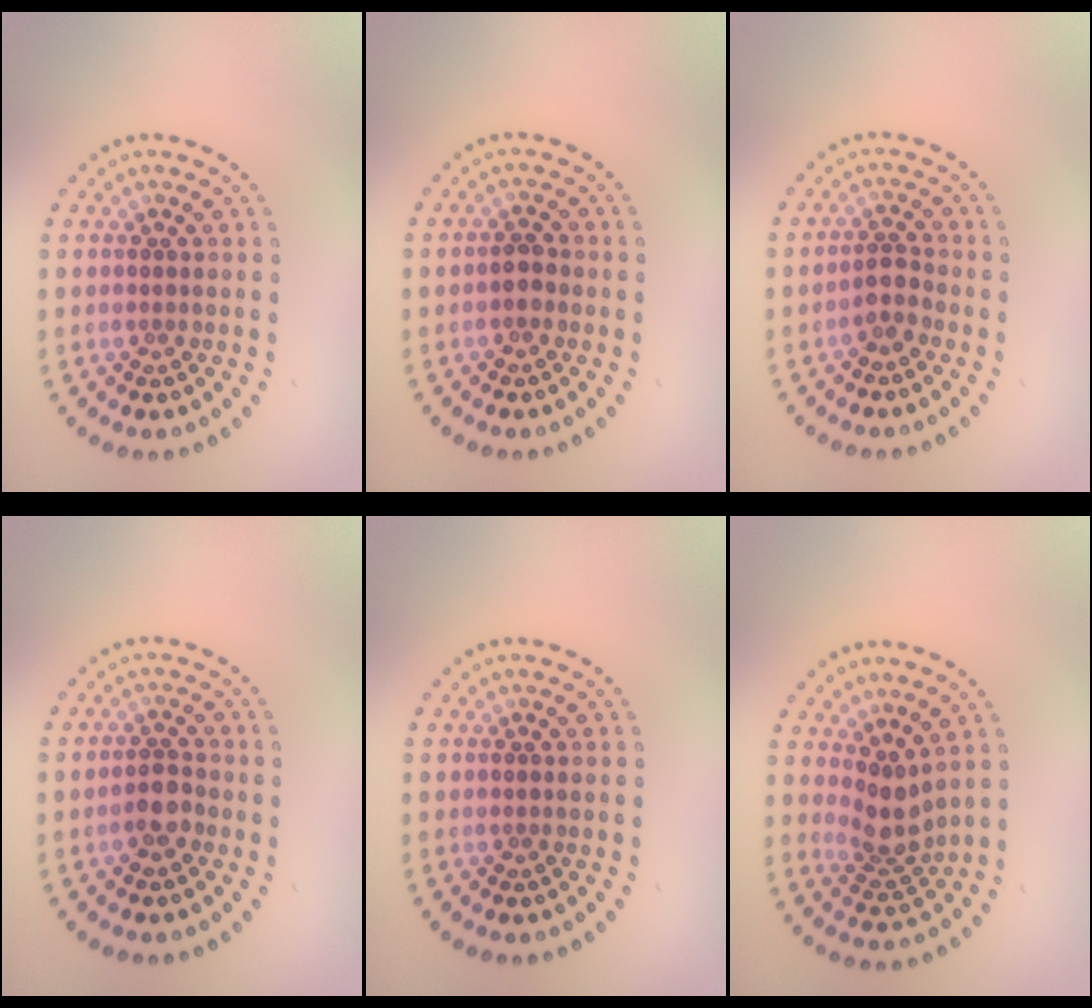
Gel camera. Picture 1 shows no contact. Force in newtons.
{"total": 1.4, "press": 1.4, "slide": 0.1}
{"total": 1.7, "press": 1.4, "slide": 1.0}
{"total": 1.9, "press": 1.8, "slide": 0.8}
{"total": 0.0}
{"total": 2.9, "press": 2.2, "slide": 1.9}